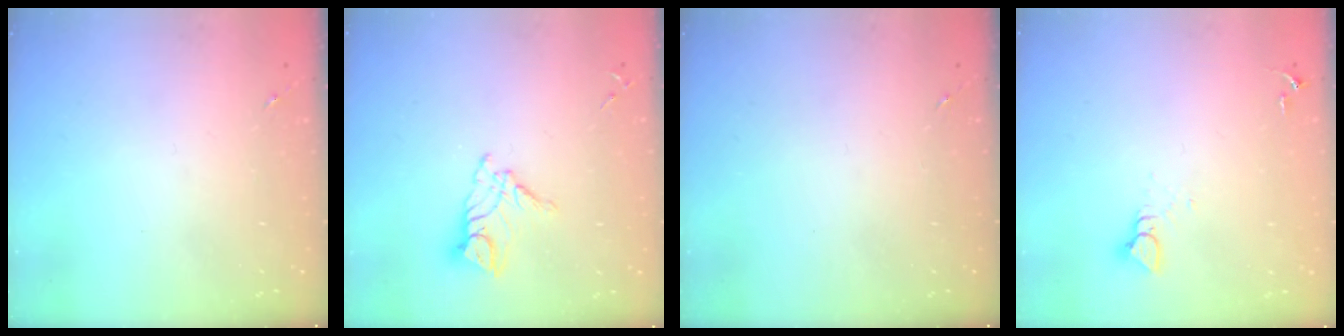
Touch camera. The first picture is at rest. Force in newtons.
{"total": 10.7, "press": 10.6, "slide": 0.9}
{"total": 0.0}
{"total": 3.9, "press": 3.8, "slide": 0.5}